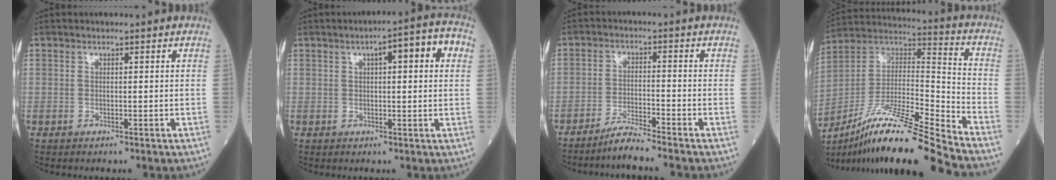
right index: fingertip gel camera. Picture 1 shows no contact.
{"total": 7.5, "force": [2.2, 1.2, 7.0], "torque": [-0.100, 0.029, 0.024]}
{"total": 4.3, "force": [-4.0, -1.1, 1.3], "torque": [-0.024, -0.020, -0.078]}
{"total": 19.9, "force": [-16.0, -0.7, 11.8], "torque": [-0.238, -0.004, -0.295]}